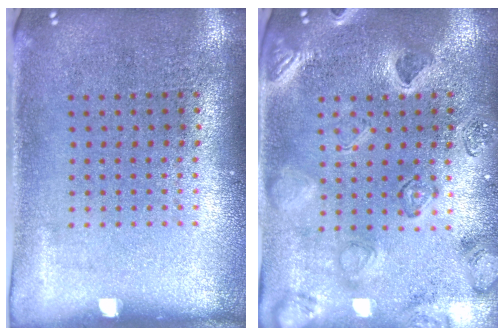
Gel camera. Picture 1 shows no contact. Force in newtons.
{"total": 2.5, "press": 2.4, "slide": 0.7}